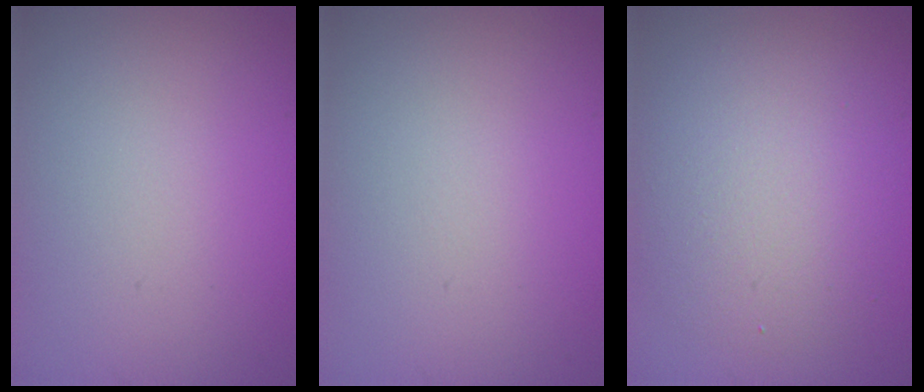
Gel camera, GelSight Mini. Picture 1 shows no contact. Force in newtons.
{"total": 0.0}
{"total": 4.8, "press": 4.8, "slide": 0.1}